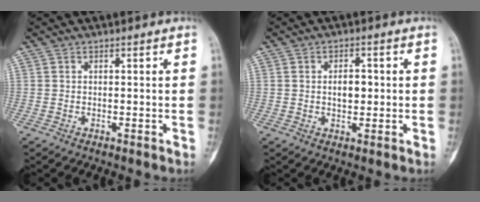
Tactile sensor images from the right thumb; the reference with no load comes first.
{"total": 3.6, "force": [0.1, 2.2, 2.8], "torque": [-0.031, 0.004, 0.002]}